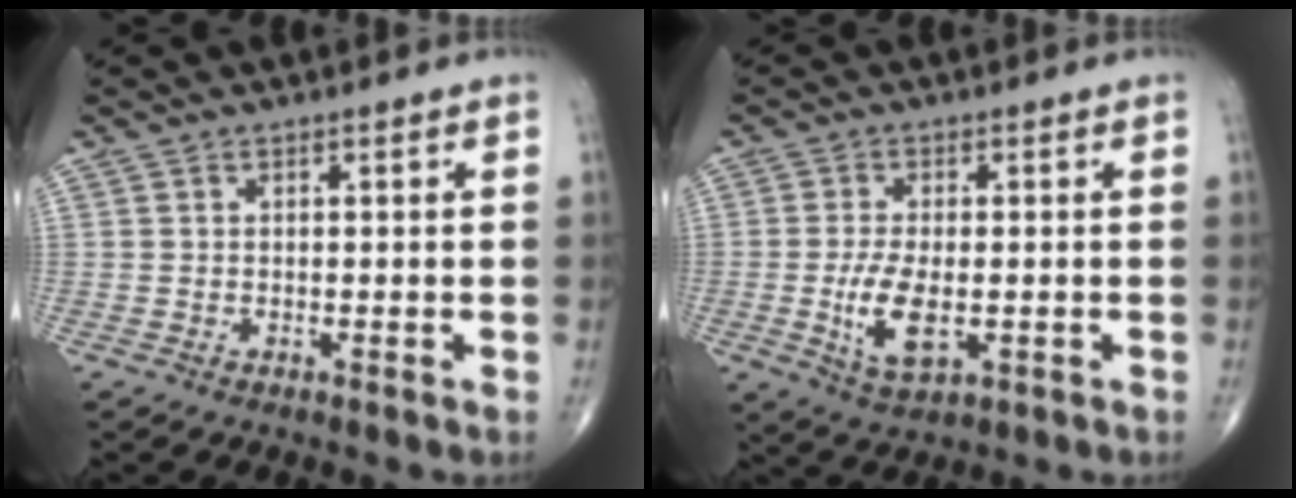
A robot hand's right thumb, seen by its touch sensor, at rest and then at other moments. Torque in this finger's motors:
{"motor_torque": [0.21, 0.48, 0.53, 0.37, 0.06]}